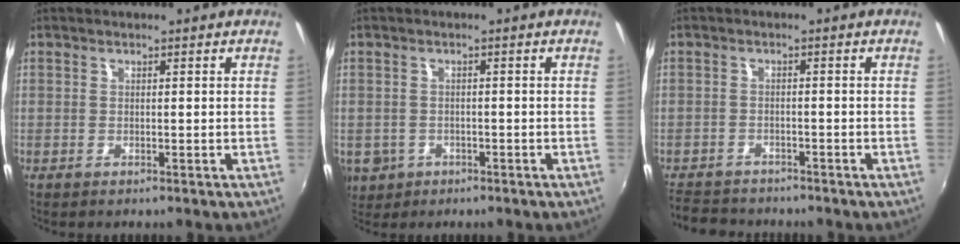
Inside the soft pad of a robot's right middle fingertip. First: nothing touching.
{"total": 7.0, "force": [-2.4, 6.0, 2.7], "torque": [-0.077, -0.009, -0.028]}
{"total": 7.1, "force": [-6.4, 2.6, 1.6], "torque": [-0.057, -0.006, -0.105]}